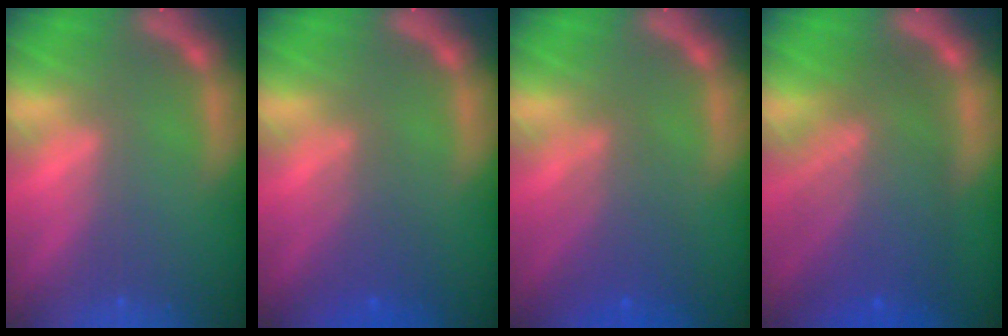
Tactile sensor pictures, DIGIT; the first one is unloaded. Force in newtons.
{"total": 3.0}
{"total": 4.1}
{"total": 9.1}